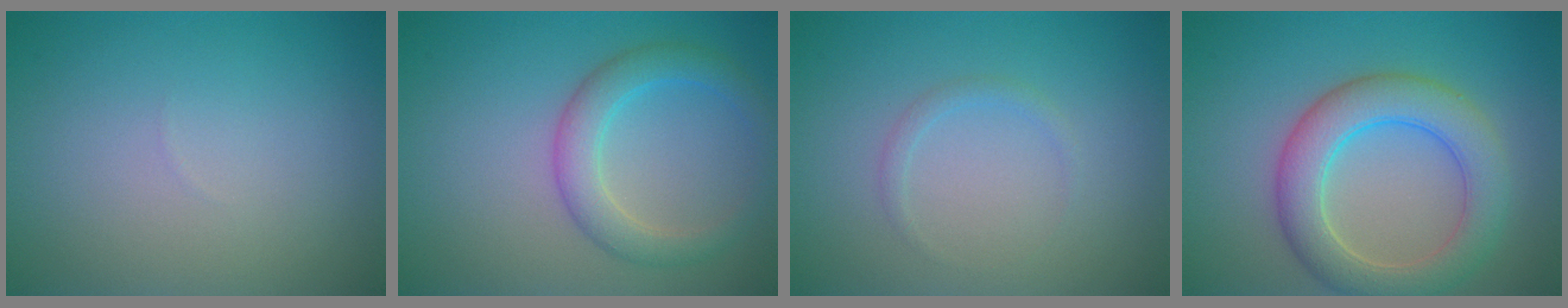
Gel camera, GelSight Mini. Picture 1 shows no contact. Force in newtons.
{"total": 3.6, "press": 3.6, "slide": 0.1}
{"total": 0.8, "press": 0.8, "slide": 0.0}
{"total": 5.9, "press": 5.9, "slide": 0.2}